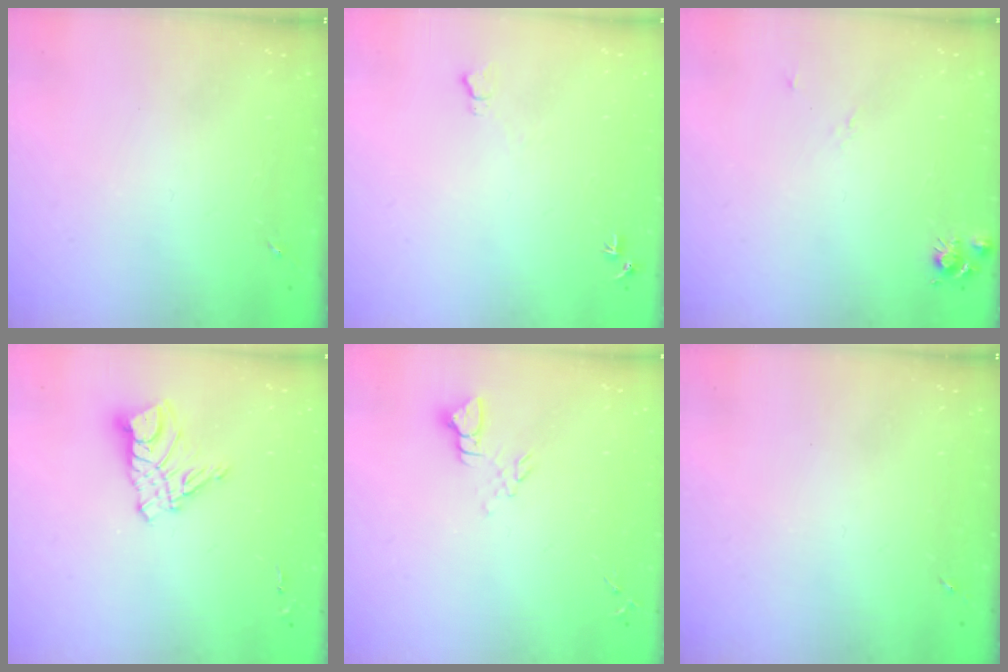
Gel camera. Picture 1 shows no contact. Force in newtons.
{"total": 5.8, "press": 5.8, "slide": 0.7}
{"total": 6.5, "press": 6.5, "slide": 0.8}
{"total": 11.0, "press": 10.9, "slide": 1.0}
{"total": 5.1, "press": 5.1, "slide": 0.4}
{"total": 0.0}